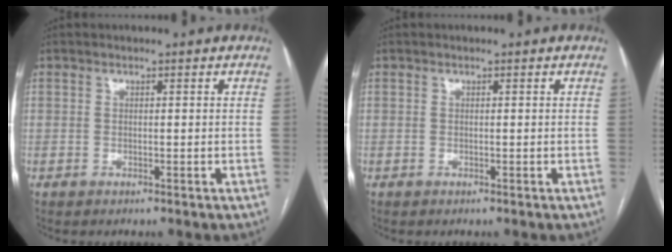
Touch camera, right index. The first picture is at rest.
{"total": 0.0}